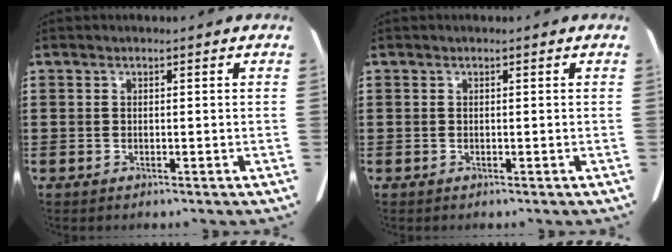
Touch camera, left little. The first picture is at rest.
{"total": 0.0}